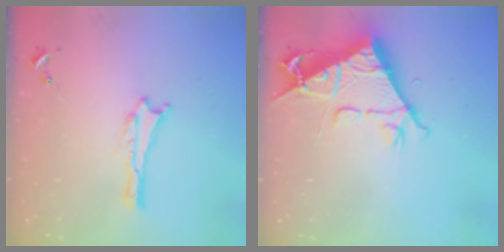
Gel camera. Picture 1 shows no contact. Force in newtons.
{"total": 10.1, "press": 10.0, "slide": 1.3}